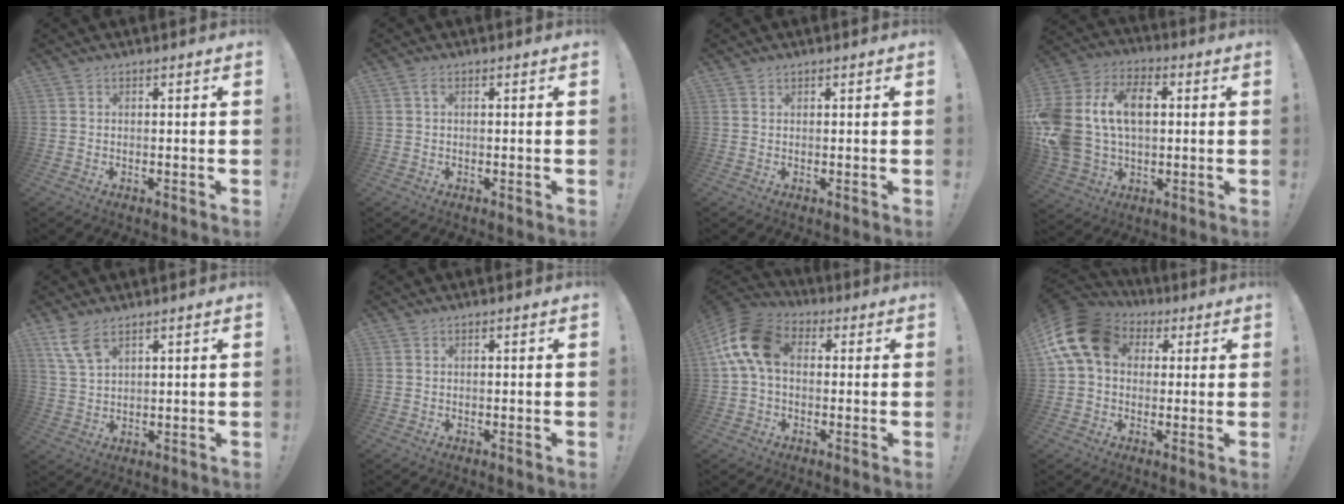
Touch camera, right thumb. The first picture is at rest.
{"total": 1.0, "force": [0.2, 0.4, 0.9], "torque": [-0.020, 0.003, 0.003]}
{"total": 0.7, "force": [0.6, 0.3, 0.0], "torque": [0.001, -0.001, 0.012]}
{"total": 20.2, "force": [3.7, 14.1, 13.9], "torque": [-0.258, -0.001, 0.069]}
{"total": 6.8, "force": [4.7, 2.9, 4.0], "torque": [-0.078, -0.020, 0.090]}
{"total": 0.0}
{"total": 14.8, "force": [2.2, 9.7, 10.9], "torque": [-0.220, 0.018, 0.045]}
{"total": 15.7, "force": [4.3, 11.5, 9.9], "torque": [-0.185, -0.001, 0.083]}